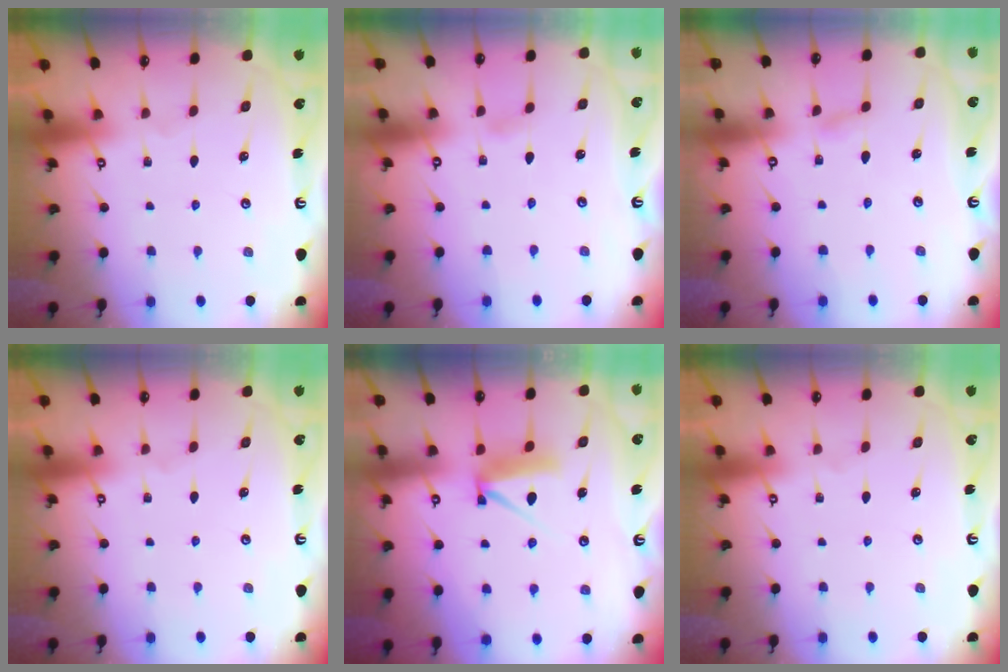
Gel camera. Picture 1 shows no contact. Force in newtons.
{"total": 3.0, "press": 3.0, "slide": 0.4}
{"total": 0.9, "press": 0.9, "slide": 0.1}
{"total": 0.0}
{"total": 7.5, "press": 7.5, "slide": 0.7}
{"total": 0.0}